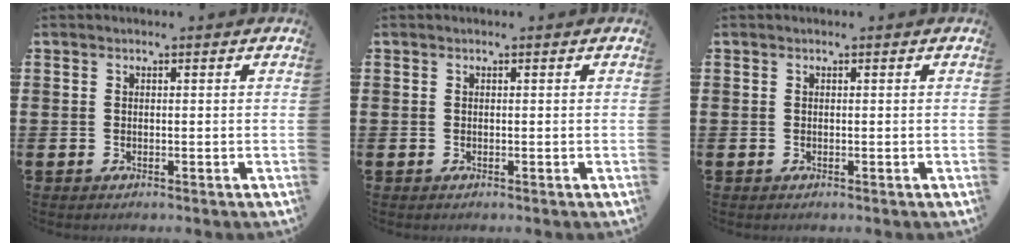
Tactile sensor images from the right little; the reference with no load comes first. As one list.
[{"total": 0.0}, {"total": 0.0}]